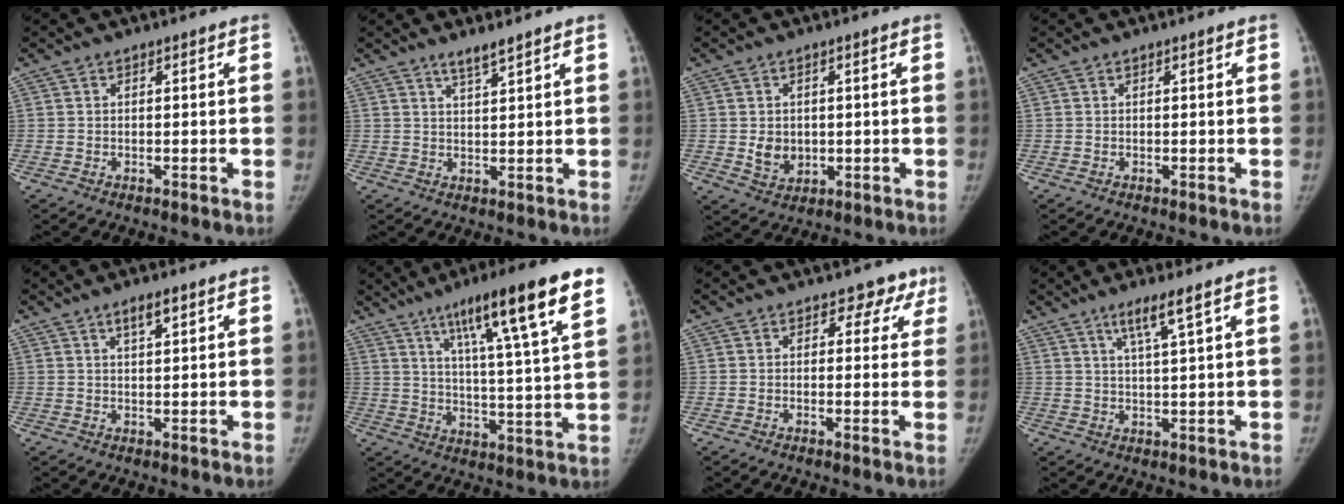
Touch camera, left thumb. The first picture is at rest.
{"total": 2.9, "force": [2.4, 0.1, 1.7], "torque": [-0.031, -0.018, 0.045]}
{"total": 5.0, "force": [0.0, 4.1, 2.8], "torque": [-0.026, -0.004, 0.011]}
{"total": 0.0}
{"total": 3.3, "force": [2.0, 1.0, 2.5], "torque": [-0.037, -0.006, 0.035]}
{"total": 18.6, "force": [10.7, 1.8, 15.1], "torque": [-0.216, -0.037, 0.164]}
{"total": 4.5, "force": [2.8, 3.4, 0.6], "torque": [0.030, -0.012, 0.018]}
{"total": 5.1, "force": [3.0, -0.2, 4.1], "torque": [-0.081, -0.018, 0.060]}